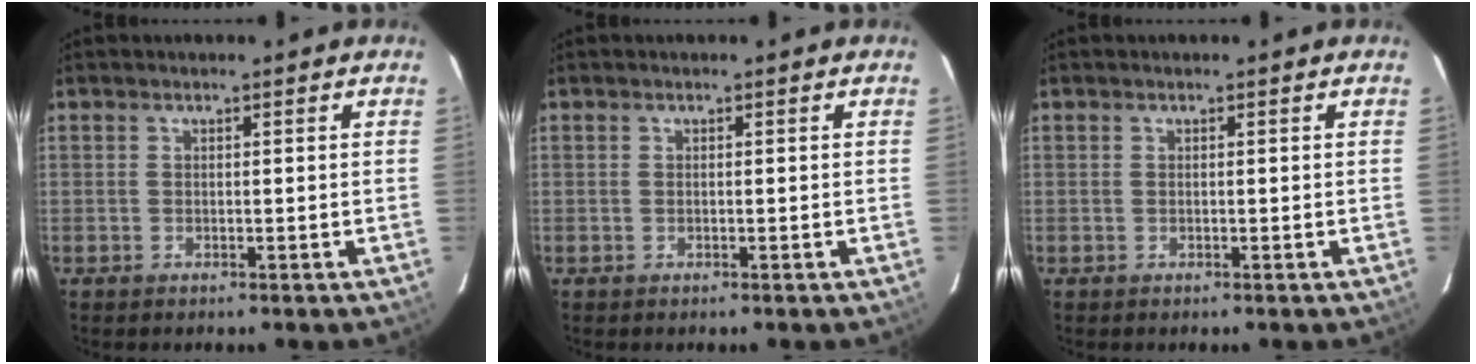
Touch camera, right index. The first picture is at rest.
{"total": 0.0}
{"total": 0.0}